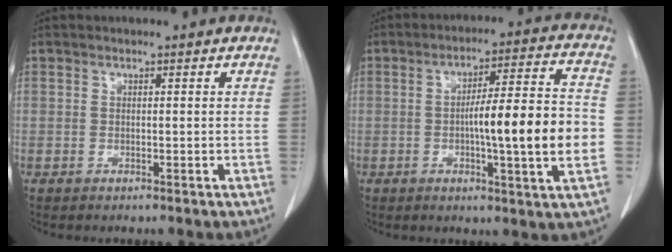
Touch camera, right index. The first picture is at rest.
{"total": 14.0, "force": [-2.1, 0.4, 13.9], "torque": [-0.213, 0.007, -0.035]}